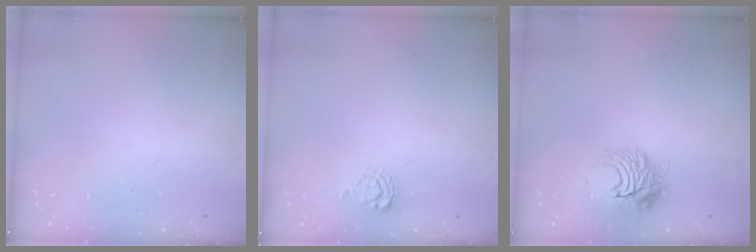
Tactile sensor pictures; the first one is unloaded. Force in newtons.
{"total": 6.7, "press": 6.7, "slide": 0.7}
{"total": 10.0, "press": 10.0, "slide": 0.2}